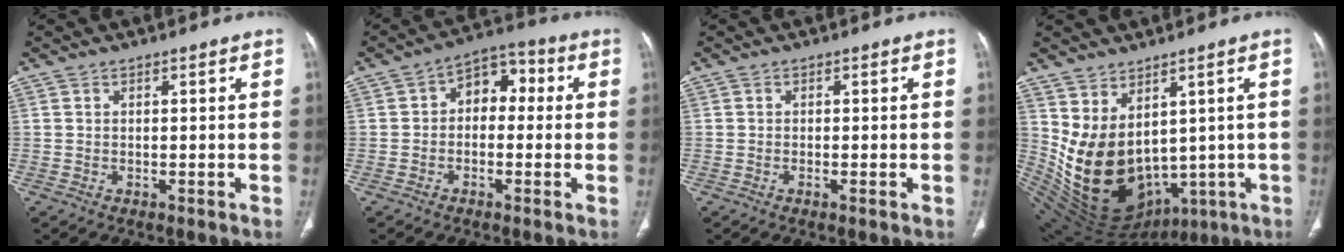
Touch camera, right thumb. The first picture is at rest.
{"total": 7.7, "force": [0.4, 5.3, 5.6], "torque": [-0.050, 0.033, -0.009]}
{"total": 1.0, "force": [-0.4, 0.1, 0.9], "torque": [-0.022, -0.002, -0.009]}
{"total": 16.6, "force": [0.9, 11.4, 12.0], "torque": [-0.196, -0.028, 0.064]}